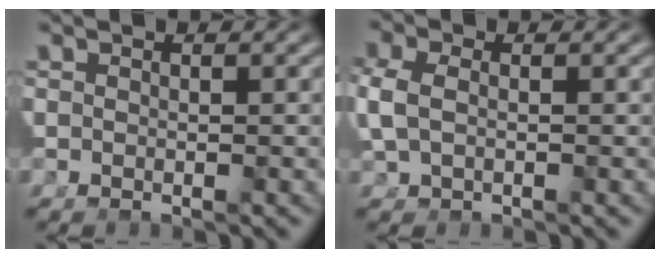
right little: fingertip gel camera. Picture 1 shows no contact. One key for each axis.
{"total": 2.3, "fx": 0.4, "fy": 1.9, "fz": 1.3, "tx": -0.048, "ty": 0.001, "tz": 0.009}